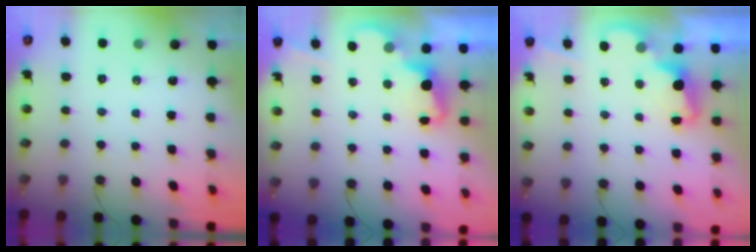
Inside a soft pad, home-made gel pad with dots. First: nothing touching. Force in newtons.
{"total": 2.5, "press": 2.4, "slide": 0.5}
{"total": 2.3, "press": 2.3, "slide": 0.5}